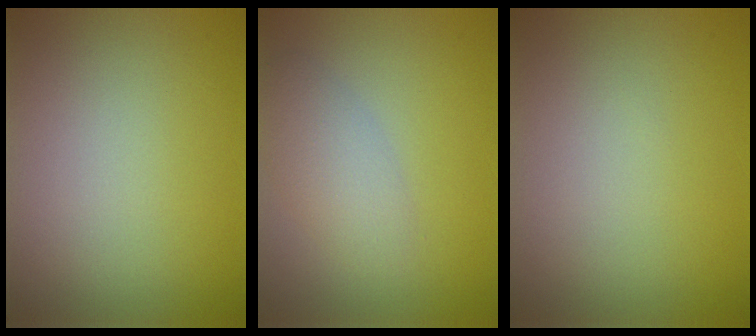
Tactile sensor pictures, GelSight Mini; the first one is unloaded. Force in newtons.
{"total": 3.0, "press": 3.0, "slide": 0.1}
{"total": 0.0}